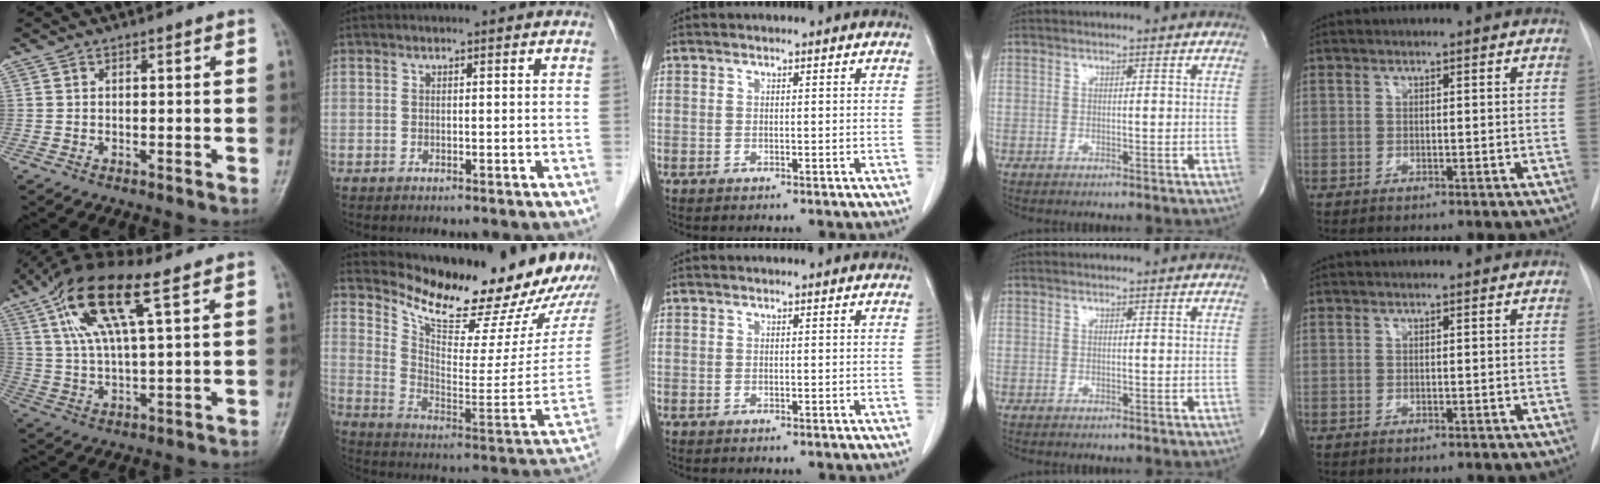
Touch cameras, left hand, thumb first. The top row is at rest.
{"thumb": {"total": 15.3, "force": [7.5, 4.4, 12.6], "torque": [-0.248, 0.001, 0.139]}, "index": {"total": 25.3, "force": [21.7, 5.3, 11.9], "torque": [-0.188, -0.072, 0.299]}}